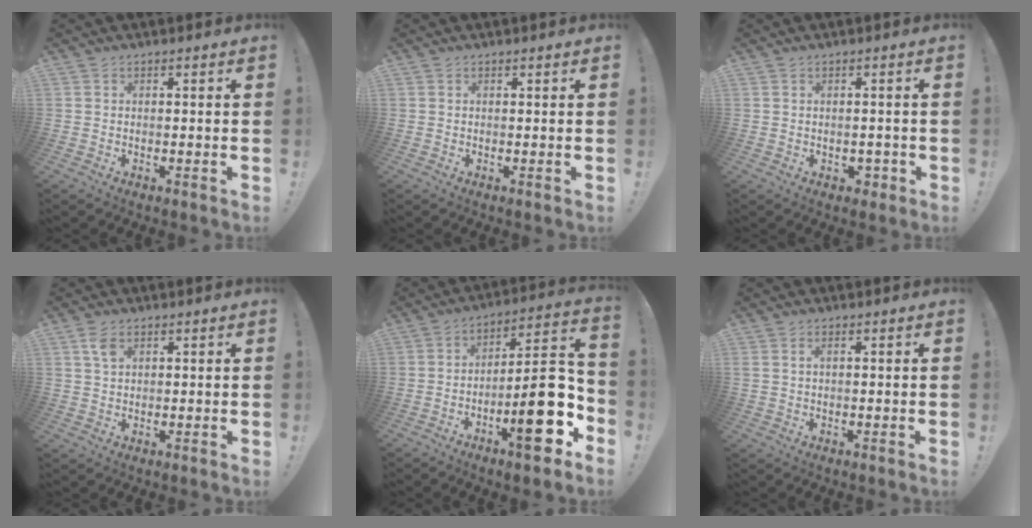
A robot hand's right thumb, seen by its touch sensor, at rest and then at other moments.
{"total": 0.0}
{"total": 2.7, "force": [-0.6, 2.2, 1.5], "torque": [-0.022, 0.004, -0.008]}
{"total": 3.9, "force": [1.9, 2.1, 2.7], "torque": [-0.040, -0.005, 0.033]}
{"total": 20.2, "force": [-7.2, 6.0, 18.0], "torque": [-0.246, 0.042, -0.108]}
{"total": 1.3, "force": [0.6, 0.5, 1.1], "torque": [-0.026, 0.003, 0.011]}